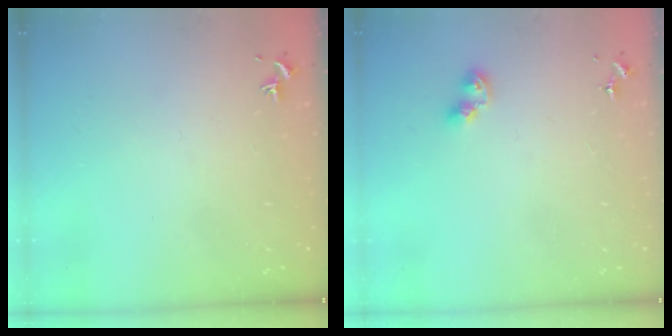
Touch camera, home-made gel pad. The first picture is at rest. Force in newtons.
{"total": 6.3, "press": 6.3, "slide": 0.5}